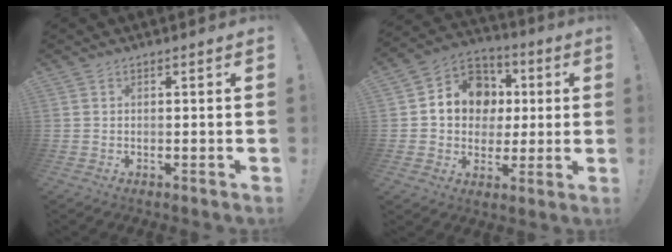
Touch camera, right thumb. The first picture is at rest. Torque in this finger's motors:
{"motor_torque": [1.84, 1.69, 0.41, -0.11, 0.00]}